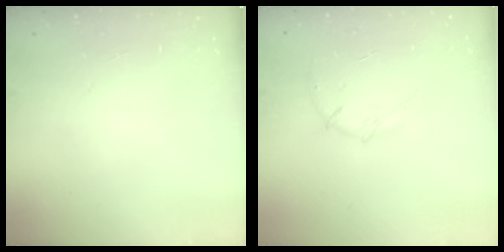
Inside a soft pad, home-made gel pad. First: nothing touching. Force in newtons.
{"total": 6.5, "press": 6.4, "slide": 1.4}